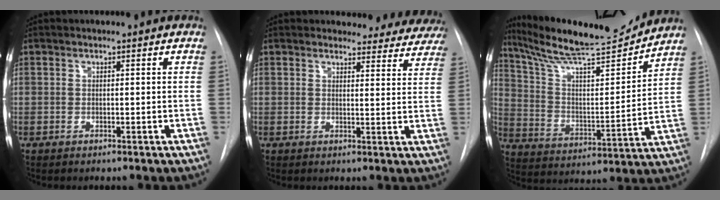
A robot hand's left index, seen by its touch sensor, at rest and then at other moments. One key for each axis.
{"total": 12.3, "fx": 11.6, "fy": 3.8, "fz": 0.8, "tx": 0.034, "ty": -0.038, "tz": 0.100}
{"total": 18.9, "fx": 17.5, "fy": 1.0, "fz": 7.1, "tx": -0.128, "ty": -0.017, "tz": 0.282}